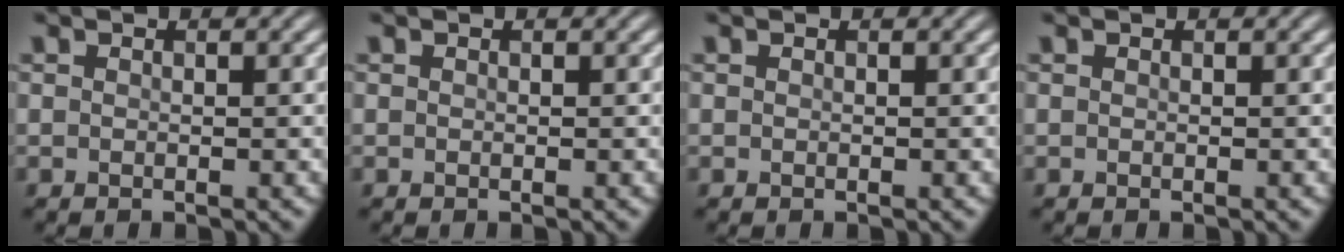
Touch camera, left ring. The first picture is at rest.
{"total": 0.0}
{"total": 0.0}
{"total": 0.0}